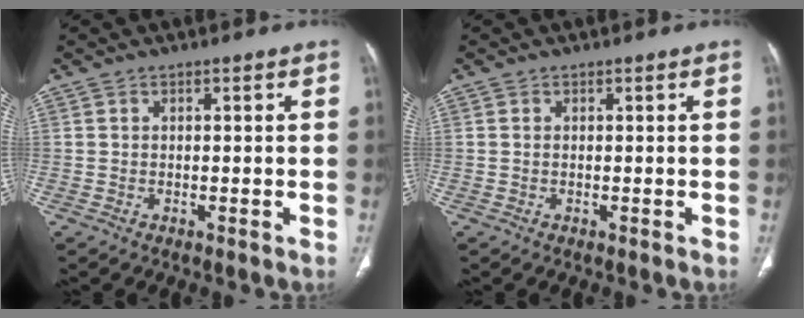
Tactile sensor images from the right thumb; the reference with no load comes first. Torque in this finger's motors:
{"motor_torque": [-0.05, 0.29, -0.24, 0.10, 0.04]}